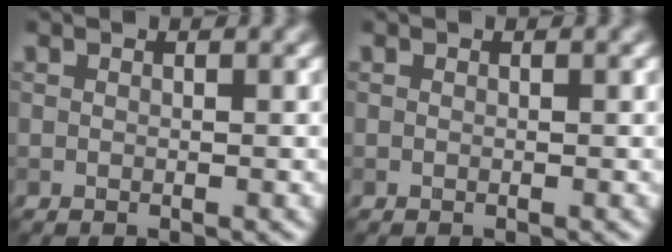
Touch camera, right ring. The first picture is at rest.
{"total": 0.0}